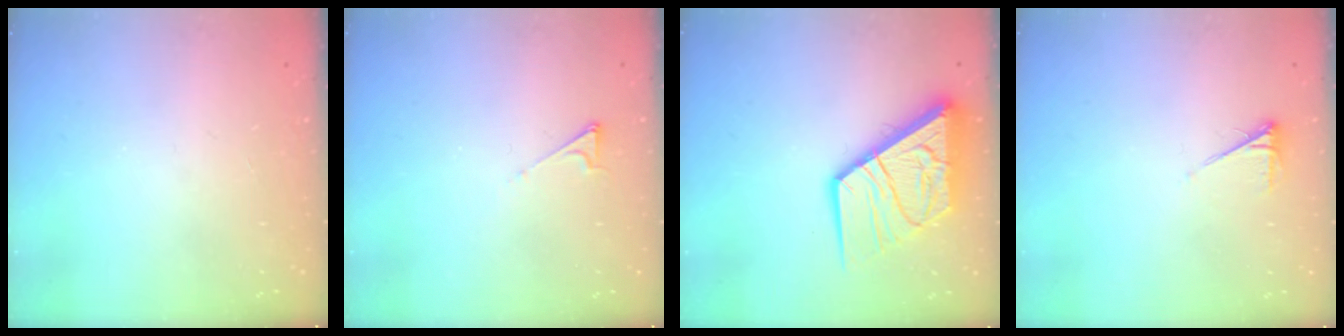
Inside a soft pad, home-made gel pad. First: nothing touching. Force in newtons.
{"total": 2.5, "press": 2.5, "slide": 0.3}
{"total": 16.1, "press": 16.0, "slide": 1.8}
{"total": 3.5, "press": 3.5, "slide": 0.6}